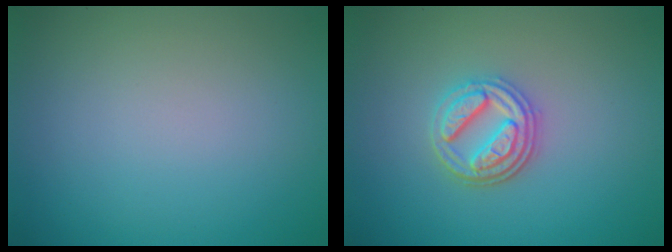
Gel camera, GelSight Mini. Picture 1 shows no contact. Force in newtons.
{"total": 3.6, "press": 3.2, "slide": 1.7}